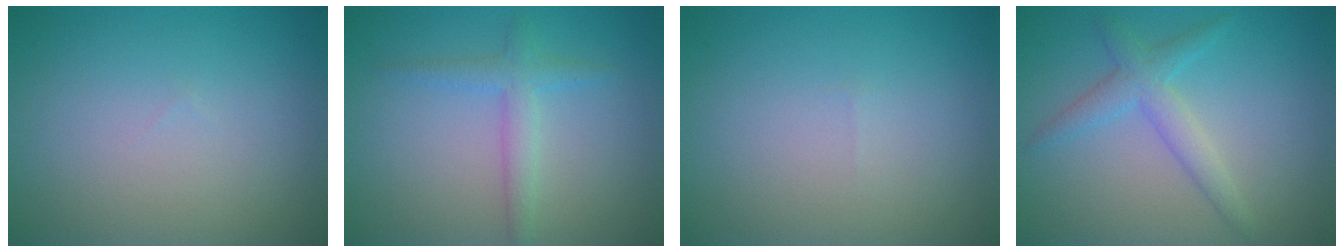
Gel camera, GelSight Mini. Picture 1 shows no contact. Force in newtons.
{"total": 2.3, "press": 2.3, "slide": 0.1}
{"total": 0.0}
{"total": 2.9, "press": 2.9, "slide": 0.1}